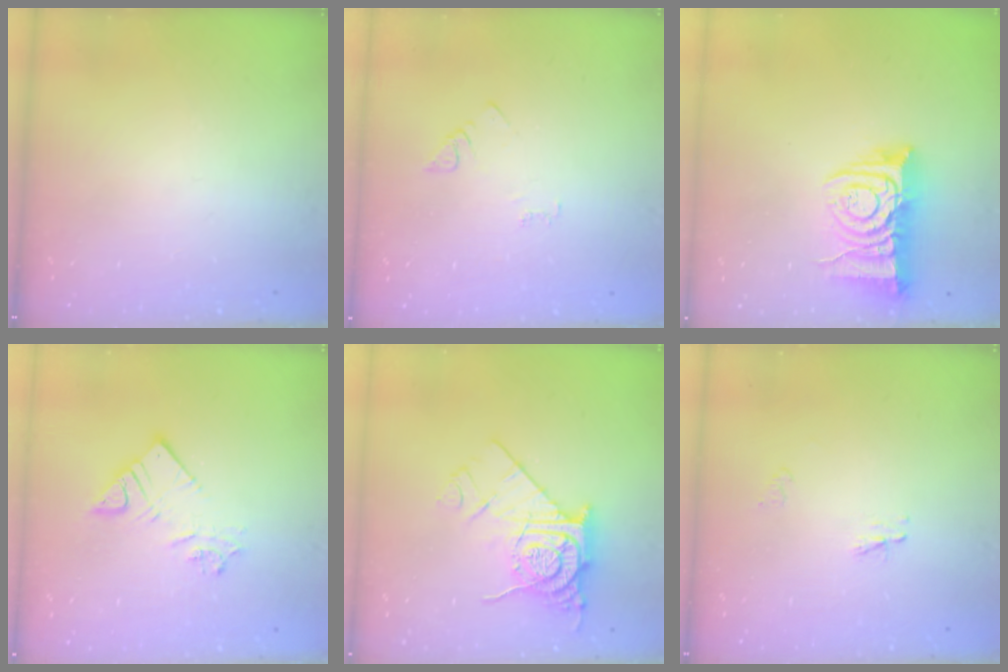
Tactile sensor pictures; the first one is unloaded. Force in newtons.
{"total": 3.2, "press": 3.2, "slide": 0.4}
{"total": 10.3, "press": 10.2, "slide": 1.1}
{"total": 8.6, "press": 8.6, "slide": 0.5}
{"total": 12.4, "press": 12.3, "slide": 0.9}
{"total": 2.3, "press": 2.3, "slide": 0.3}